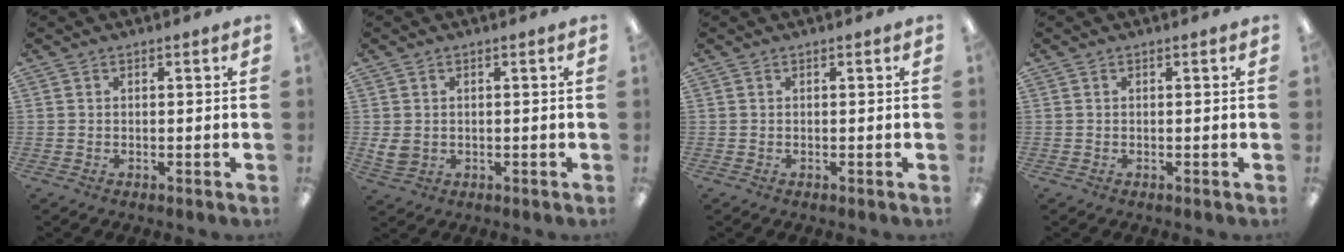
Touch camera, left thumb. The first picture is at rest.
{"total": 3.7, "force": [0.3, 3.0, 2.1], "torque": [-0.038, -0.001, 0.005]}
{"total": 0.0}
{"total": 0.0}